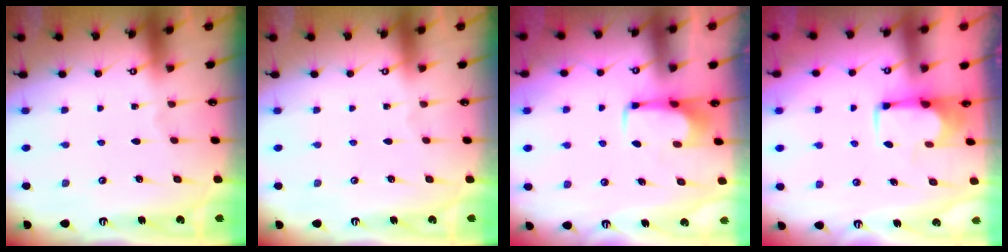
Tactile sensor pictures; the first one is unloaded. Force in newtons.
{"total": 0.0}
{"total": 1.7, "press": 1.7, "slide": 0.4}
{"total": 1.6, "press": 1.5, "slide": 0.6}